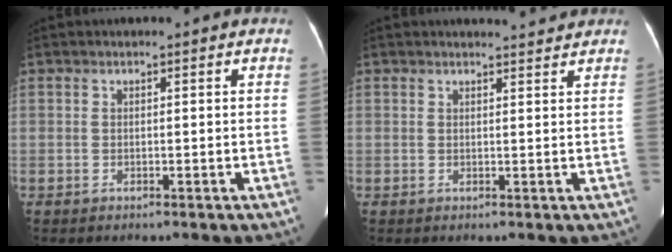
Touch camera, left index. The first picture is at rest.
{"total": 3.3, "force": [3.3, 0.1, 0.5], "torque": [-0.013, 0.004, 0.041]}